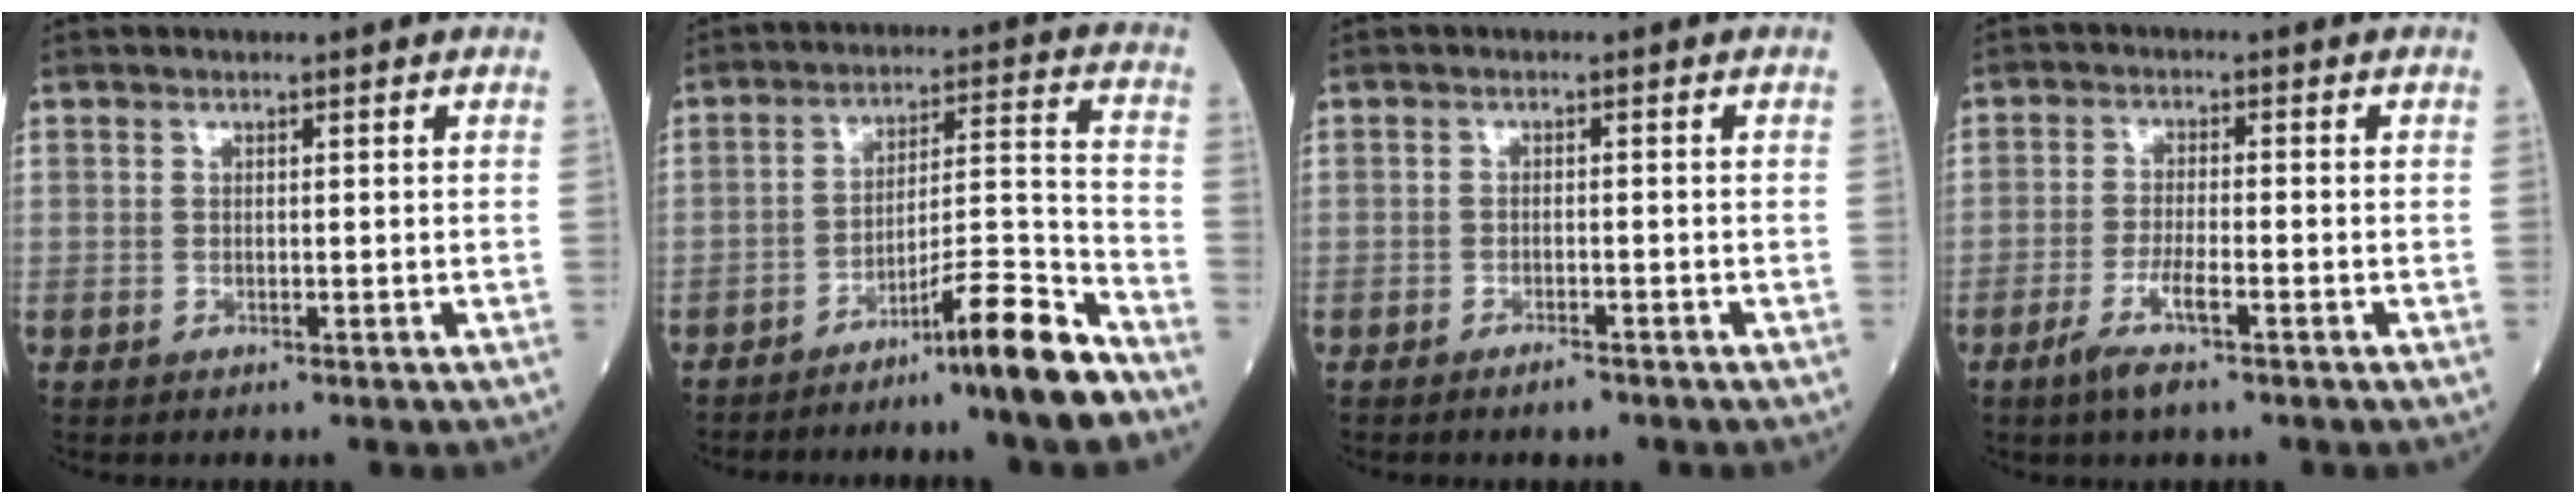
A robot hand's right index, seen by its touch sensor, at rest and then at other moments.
{"total": 10.9, "force": [-8.3, -1.2, 7.0], "torque": [-0.097, 0.015, -0.134]}
{"total": 1.8, "force": [-1.5, 0.3, 1.0], "torque": [-0.019, -0.002, -0.023]}
{"total": 4.8, "force": [-2.7, 0.4, 3.9], "torque": [-0.077, -0.006, -0.053]}